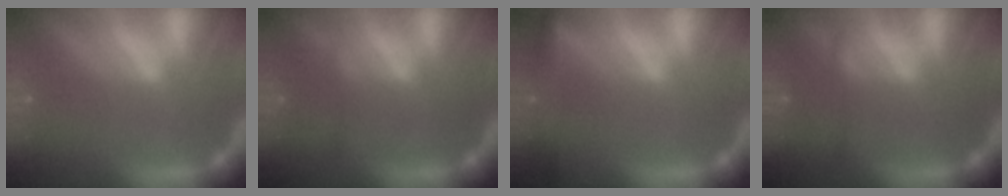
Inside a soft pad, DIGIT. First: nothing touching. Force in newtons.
{"total": 0.9}
{"total": 4.0}
{"total": 1.4}